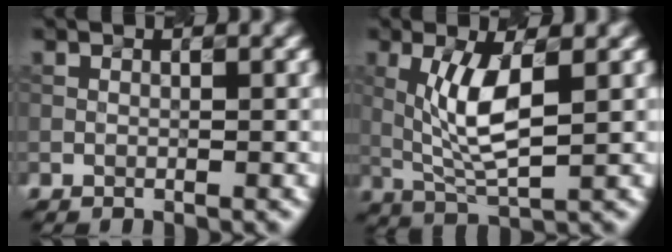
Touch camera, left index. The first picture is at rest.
{"total": 5.1, "force": [0.7, 1.4, 4.8], "torque": [-0.107, -0.003, 0.029]}